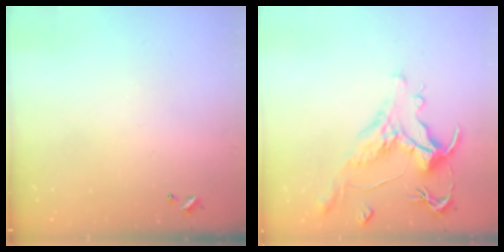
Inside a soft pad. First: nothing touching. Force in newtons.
{"total": 1.5, "press": 0.4, "slide": 1.5}